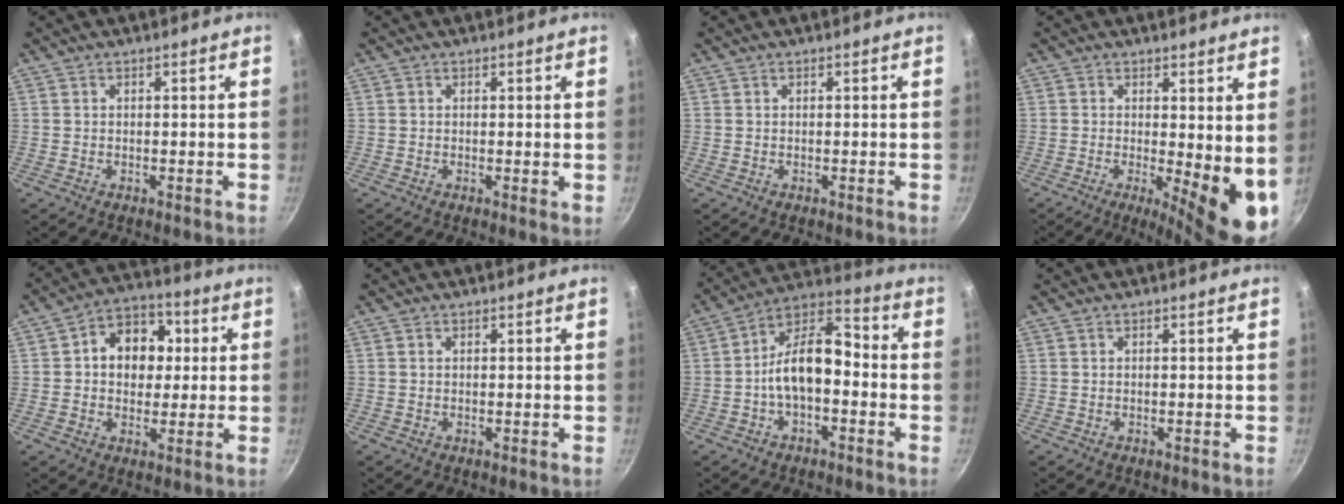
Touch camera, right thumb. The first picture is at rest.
{"total": 0.9, "force": [0.2, 0.3, 0.8], "torque": [-0.011, -0.005, 0.001]}
{"total": 0.0}
{"total": 10.8, "force": [-0.2, 3.4, 10.3], "torque": [-0.115, -0.020, 0.003]}
{"total": 12.1, "force": [2.0, 9.4, 7.4], "torque": [-0.064, 0.014, 0.017]}
{"total": 0.6, "force": [0.2, 0.5, 0.3], "torque": [-0.005, 0.003, 0.003]}
{"total": 12.4, "force": [-2.3, 6.8, 10.1], "torque": [-0.152, 0.057, -0.052]}
{"total": 0.0}